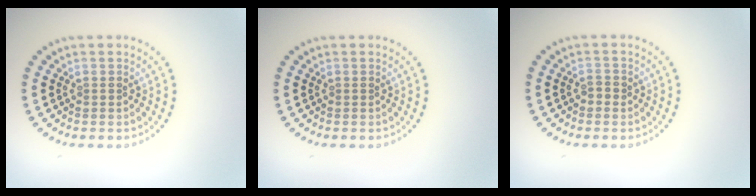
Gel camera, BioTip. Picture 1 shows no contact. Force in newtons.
{"total": 0.0}
{"total": 0.9, "press": 0.9, "slide": 0.3}